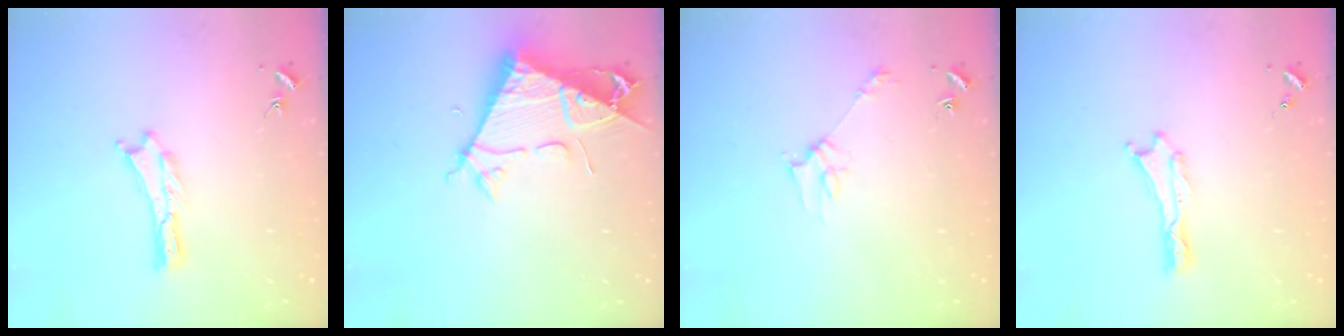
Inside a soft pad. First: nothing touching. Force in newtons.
{"total": 7.6, "press": 7.5, "slide": 0.9}
{"total": 2.8, "press": 2.8, "slide": 0.2}
{"total": 0.0}